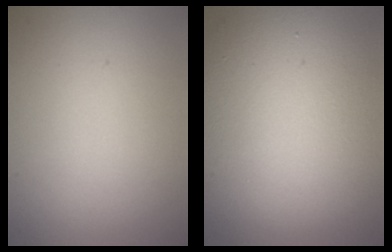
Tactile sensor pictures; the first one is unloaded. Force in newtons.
{"total": 12.5, "press": 12.4, "slide": 0.9}